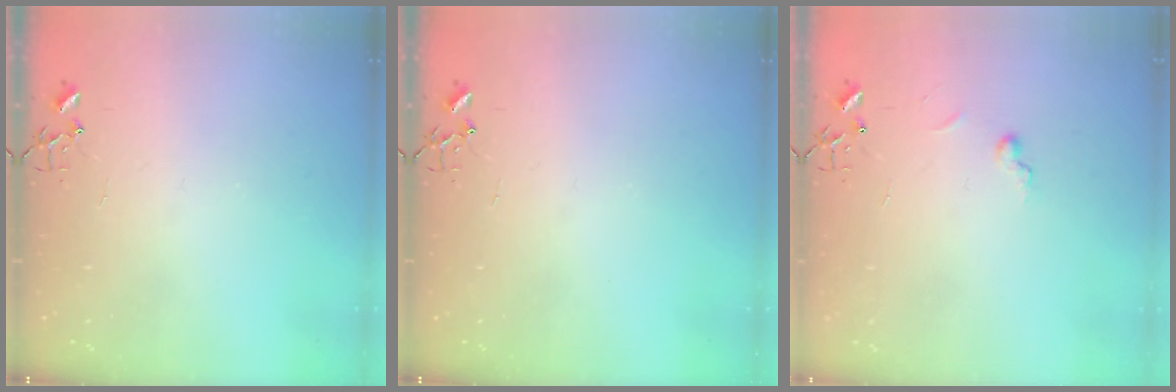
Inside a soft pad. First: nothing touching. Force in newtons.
{"total": 0.0}
{"total": 5.6, "press": 5.6, "slide": 0.5}